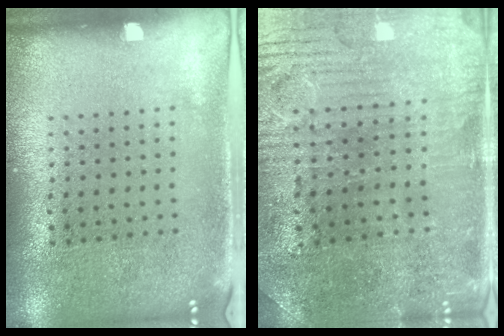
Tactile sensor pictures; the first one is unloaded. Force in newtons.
{"total": 1.7, "press": 1.7, "slide": 0.5}